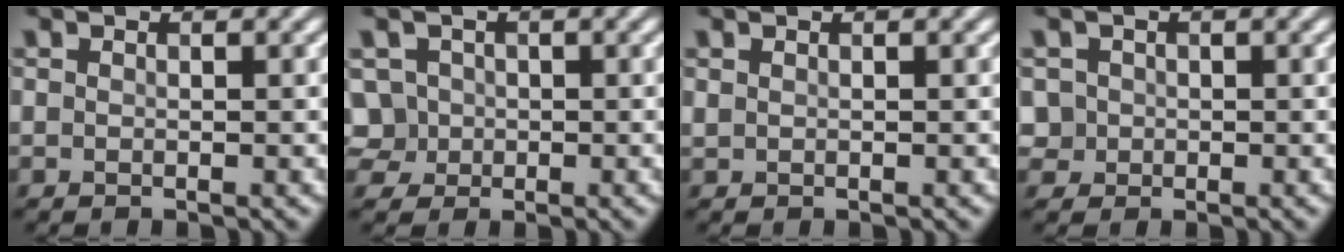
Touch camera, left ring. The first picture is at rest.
{"total": 3.5, "force": [-0.1, 3.3, 1.0], "torque": [-0.017, 0.023, -0.005]}
{"total": 0.0}
{"total": 1.8, "force": [0.2, 1.8, 0.4], "torque": [-0.004, 0.006, 0.008]}